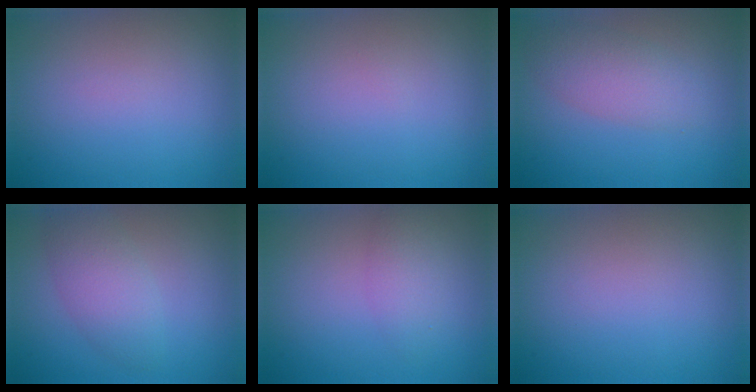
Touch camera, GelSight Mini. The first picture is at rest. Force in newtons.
{"total": 0.0}
{"total": 3.6, "press": 3.6, "slide": 0.0}
{"total": 3.7, "press": 3.7, "slide": 0.2}
{"total": 2.0, "press": 2.0, "slide": 0.1}
{"total": 0.0}